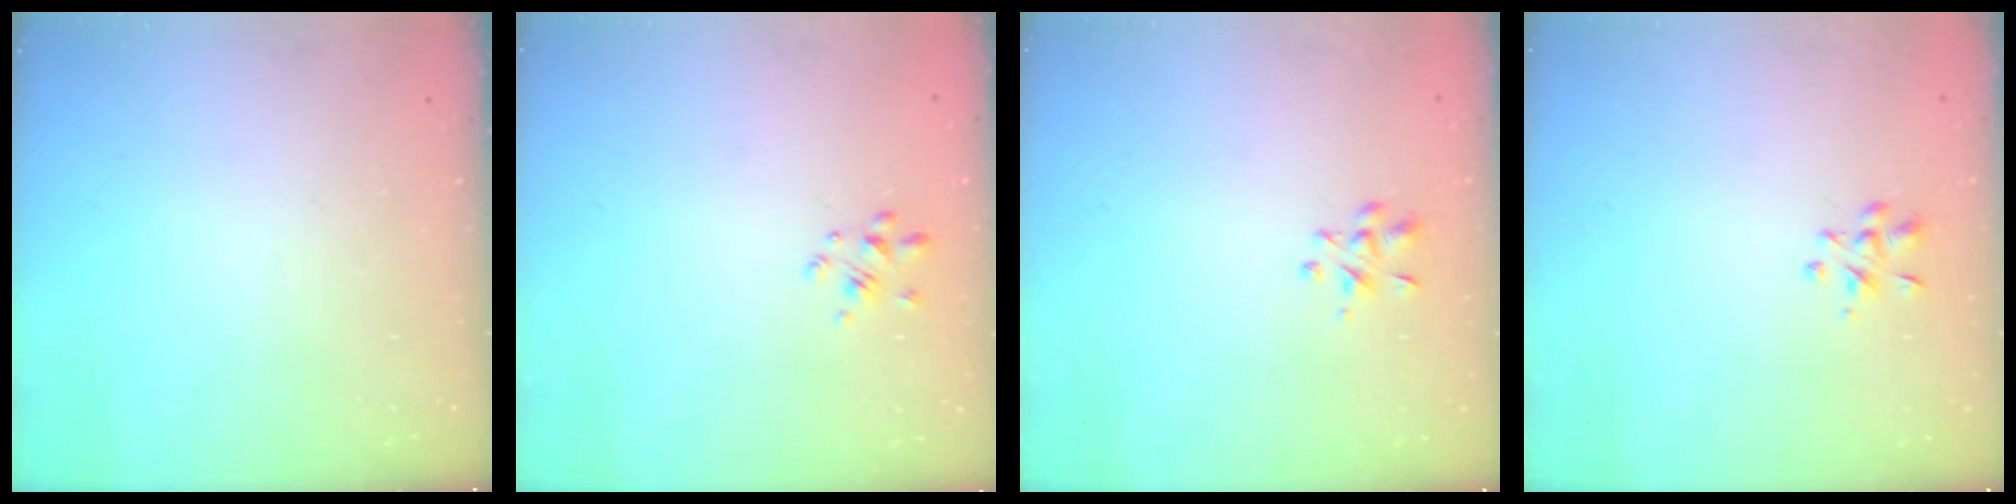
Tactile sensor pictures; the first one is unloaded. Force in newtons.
{"total": 2.3, "press": 2.1, "slide": 0.8}
{"total": 2.9, "press": 2.7, "slide": 1.2}
{"total": 2.9, "press": 2.7, "slide": 1.2}